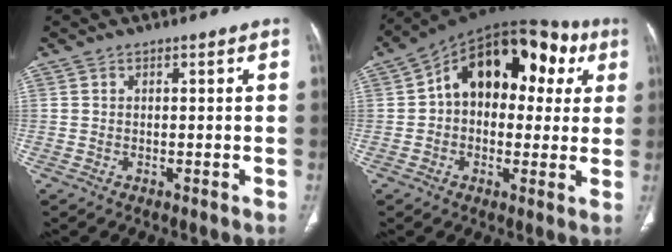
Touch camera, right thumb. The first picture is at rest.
{"total": 19.6, "force": [4.7, 12.7, 14.2], "torque": [-0.156, 0.036, 0.057]}